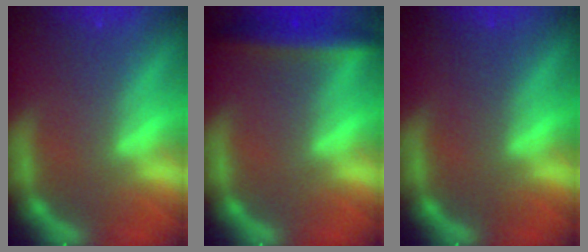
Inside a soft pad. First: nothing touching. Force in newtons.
{"total": 4.5}
{"total": 0.0}